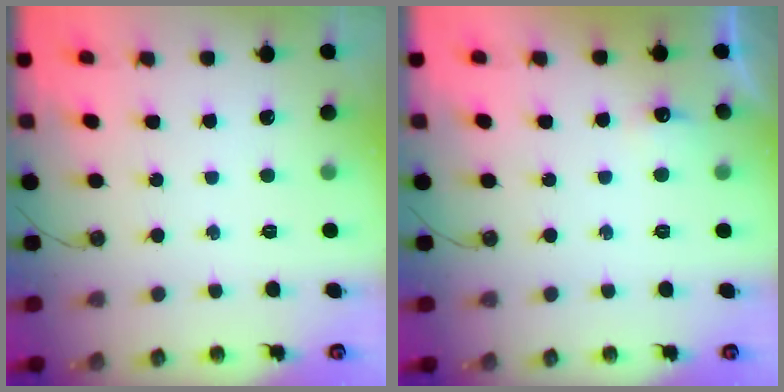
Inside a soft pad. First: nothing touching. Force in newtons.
{"total": 5.1, "press": 5.1, "slide": 0.7}